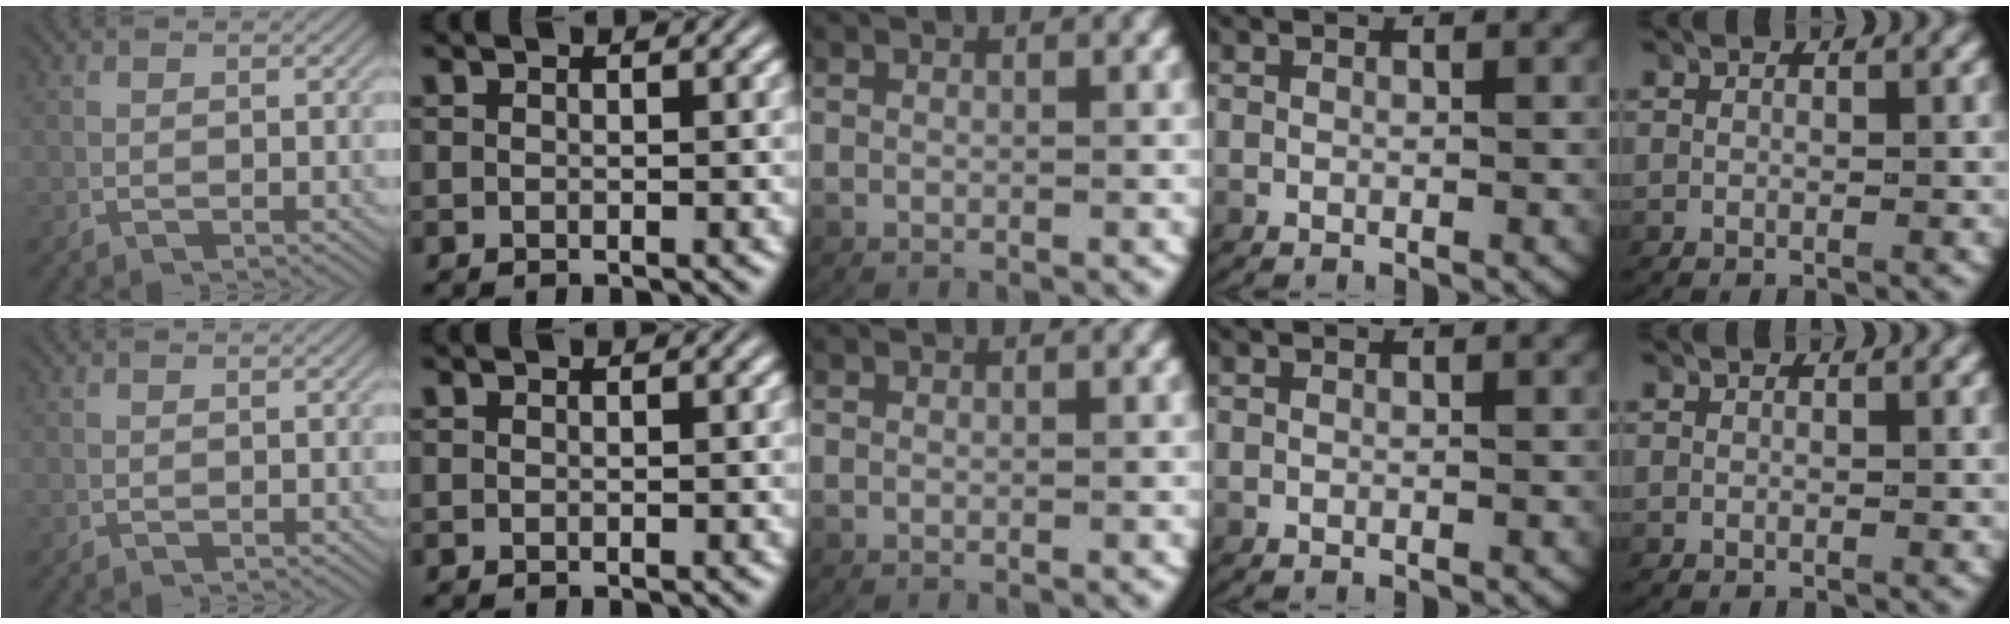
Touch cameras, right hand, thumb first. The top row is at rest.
{}